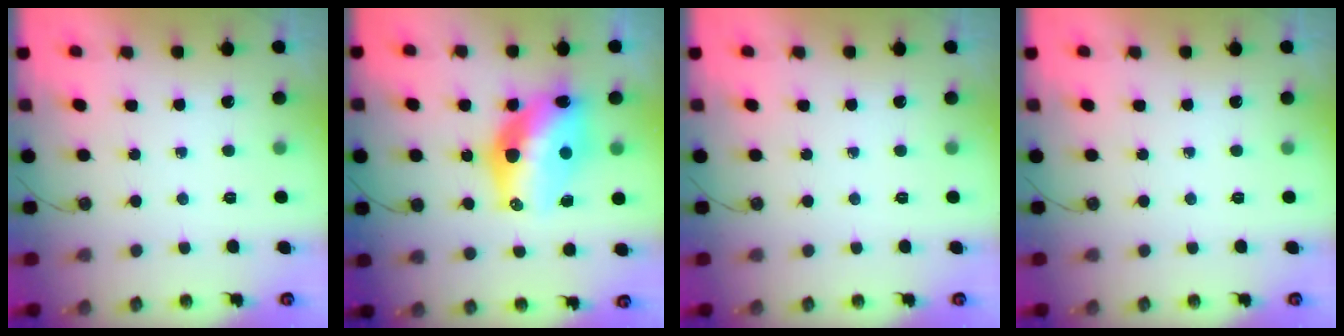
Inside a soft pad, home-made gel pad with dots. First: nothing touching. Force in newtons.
{"total": 16.2, "press": 16.1, "slide": 1.8}
{"total": 0.0}
{"total": 0.0}